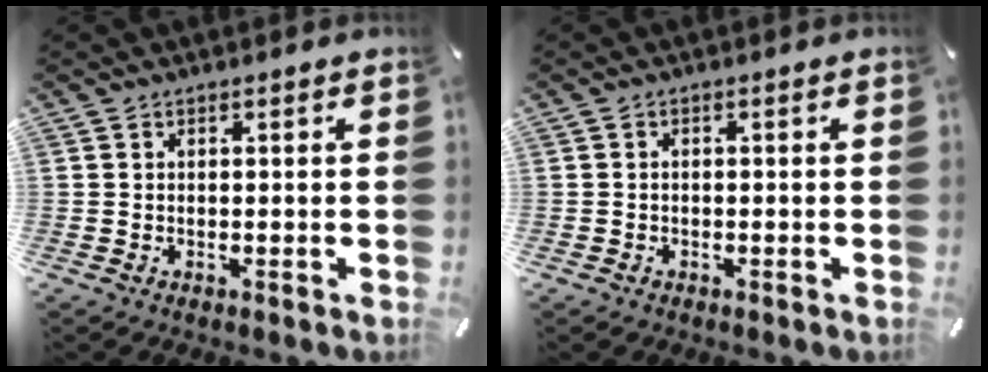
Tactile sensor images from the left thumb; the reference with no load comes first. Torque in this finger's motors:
{"motor_torque": [-0.08, -0.09, 0.00, 0.11, -0.02]}